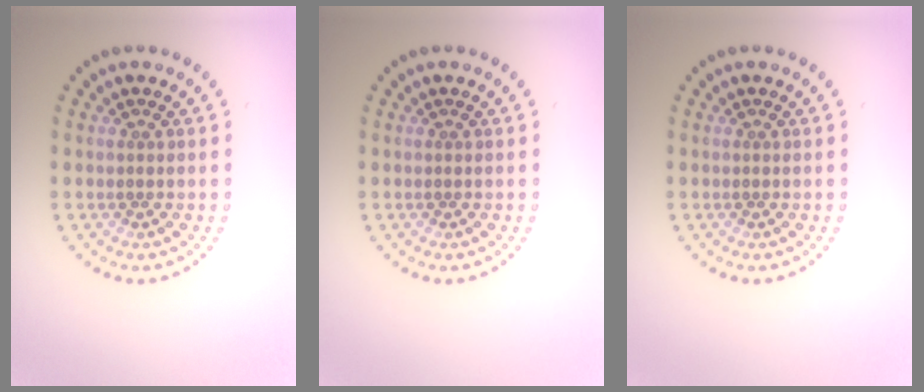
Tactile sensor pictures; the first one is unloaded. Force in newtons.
{"total": 0.0}
{"total": 0.0}